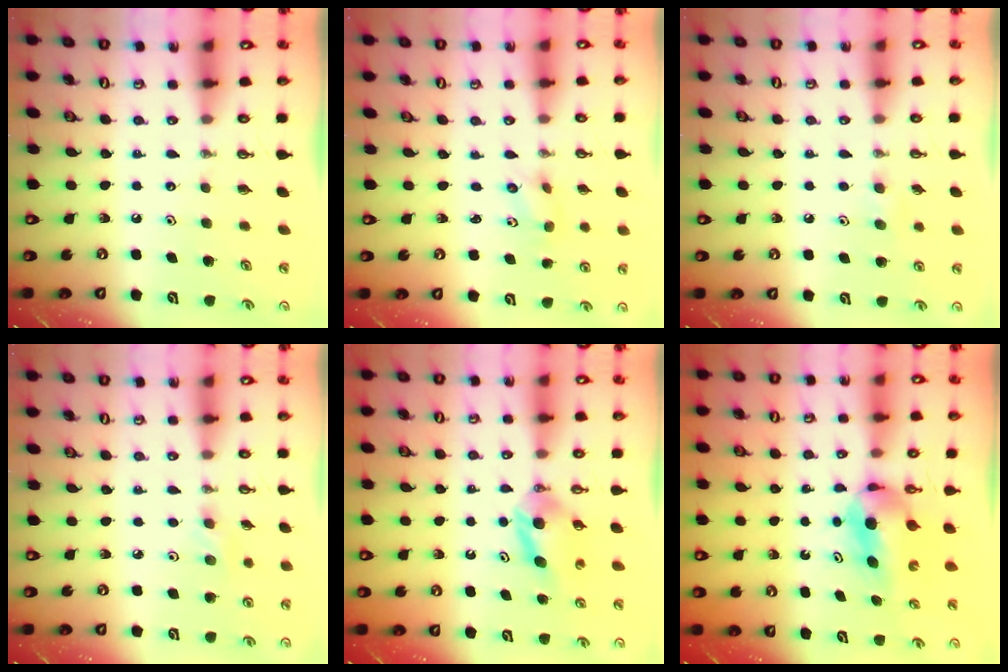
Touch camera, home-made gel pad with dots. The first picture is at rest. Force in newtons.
{"total": 2.9, "press": 2.7, "slide": 1.2}
{"total": 5.0, "press": 4.3, "slide": 2.4}
{"total": 2.1, "press": 2.0, "slide": 0.5}
{"total": 4.9, "press": 4.9, "slide": 0.2}
{"total": 5.9, "press": 4.5, "slide": 3.8}